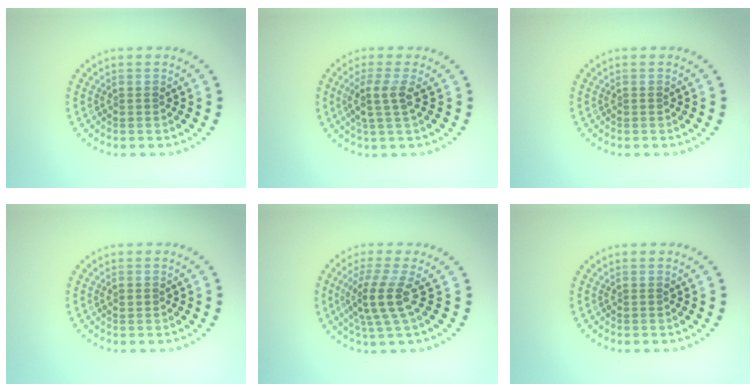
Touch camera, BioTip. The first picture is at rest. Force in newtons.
{"total": 2.5, "press": 2.0, "slide": 1.6}
{"total": 0.0}
{"total": 0.9, "press": 0.9, "slide": 0.0}
{"total": 3.7, "press": 2.8, "slide": 2.5}
{"total": 0.0}